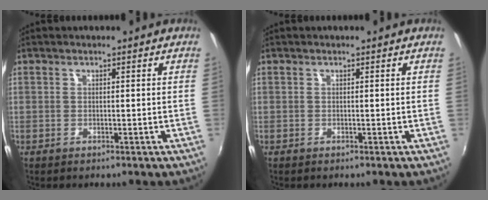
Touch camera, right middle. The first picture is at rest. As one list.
[{"total": 0.0}]